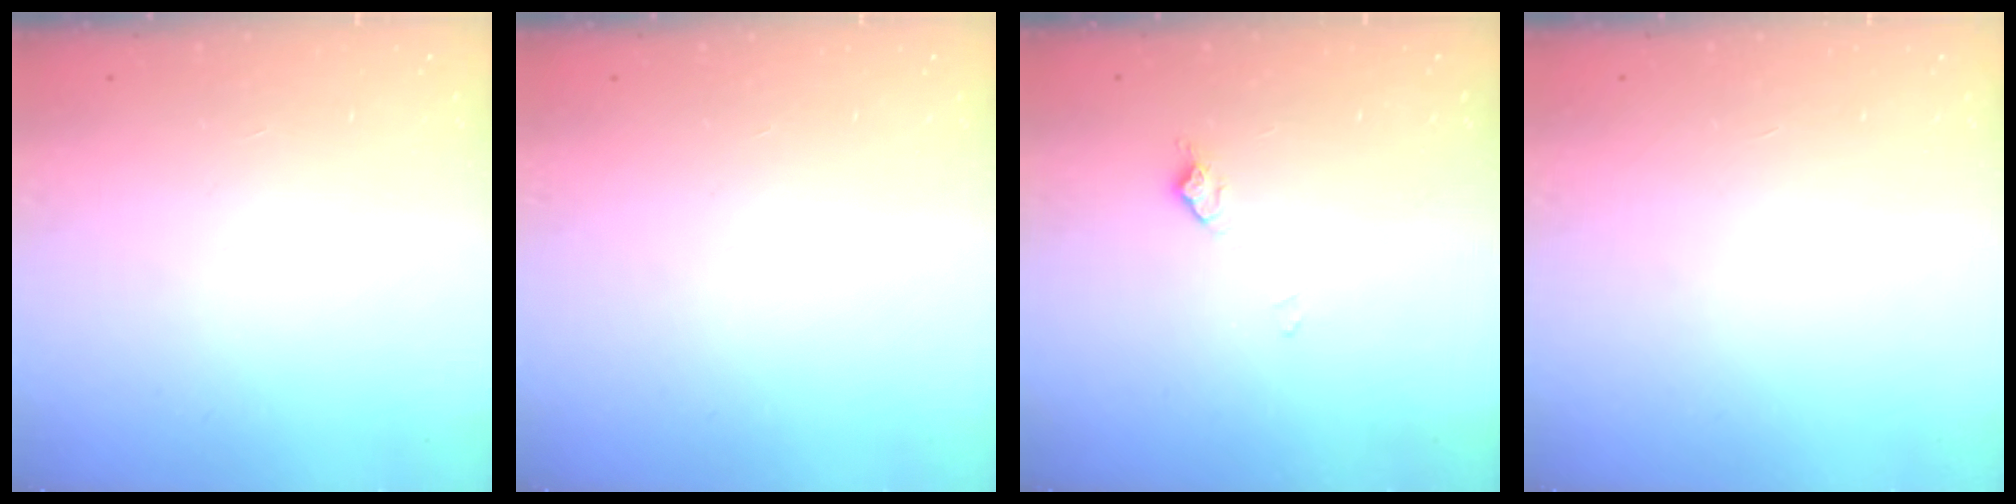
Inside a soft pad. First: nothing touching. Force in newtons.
{"total": 0.0}
{"total": 6.3, "press": 6.3, "slide": 0.7}
{"total": 0.0}